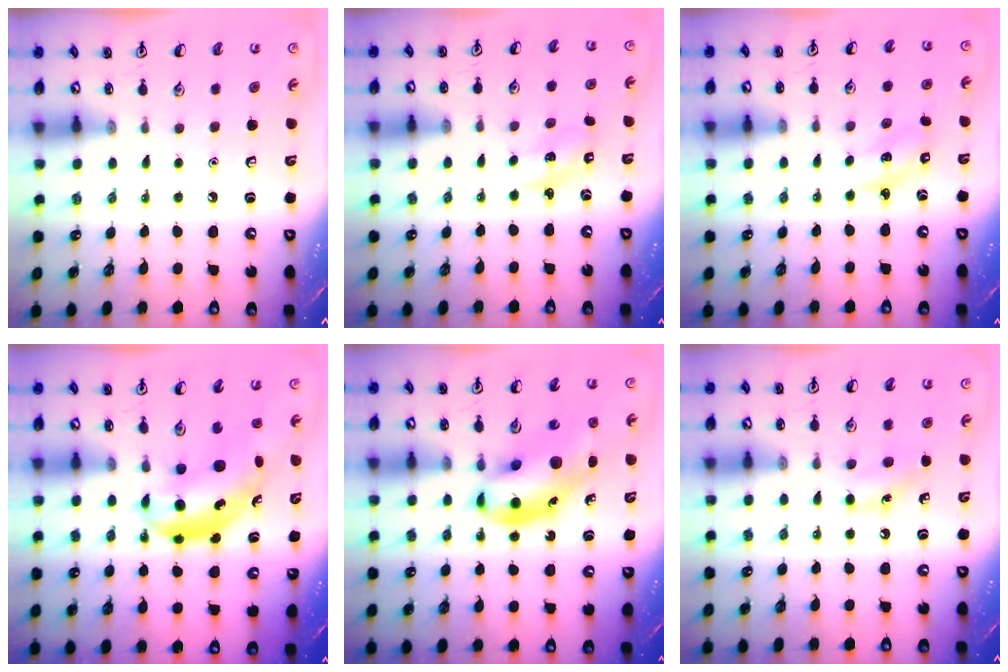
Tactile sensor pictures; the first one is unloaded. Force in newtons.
{"total": 2.3, "press": 2.2, "slide": 0.4}
{"total": 2.2, "press": 2.1, "slide": 0.7}
{"total": 6.1, "press": 6.0, "slide": 1.2}
{"total": 12.2, "press": 11.8, "slide": 3.3}
{"total": 6.7, "press": 6.4, "slide": 2.0}